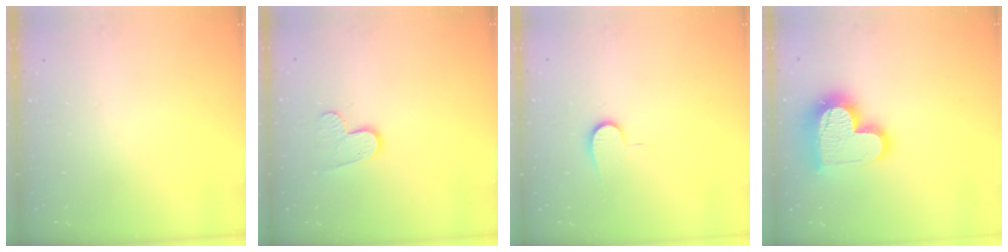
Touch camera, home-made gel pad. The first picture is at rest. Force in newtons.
{"total": 7.8, "press": 7.7, "slide": 0.6}
{"total": 6.3, "press": 6.2, "slide": 0.8}
{"total": 17.8, "press": 17.7, "slide": 1.5}